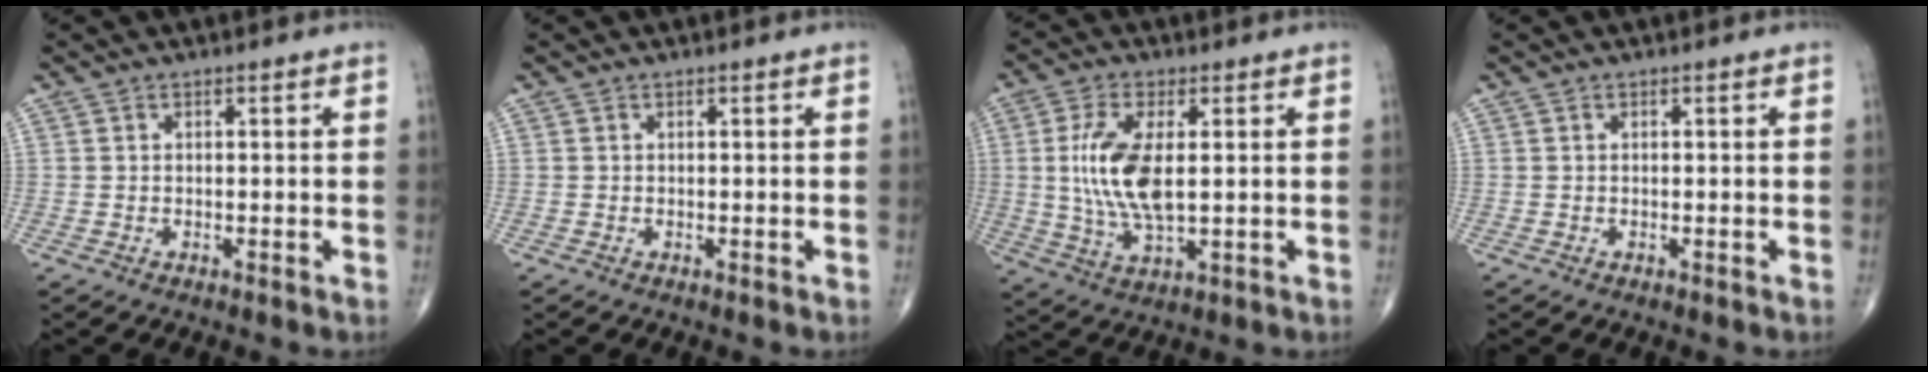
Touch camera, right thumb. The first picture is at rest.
{"total": 0.0}
{"total": 11.5, "force": [1.1, 4.8, 10.4], "torque": [-0.220, -0.012, 0.026]}
{"total": 0.0}